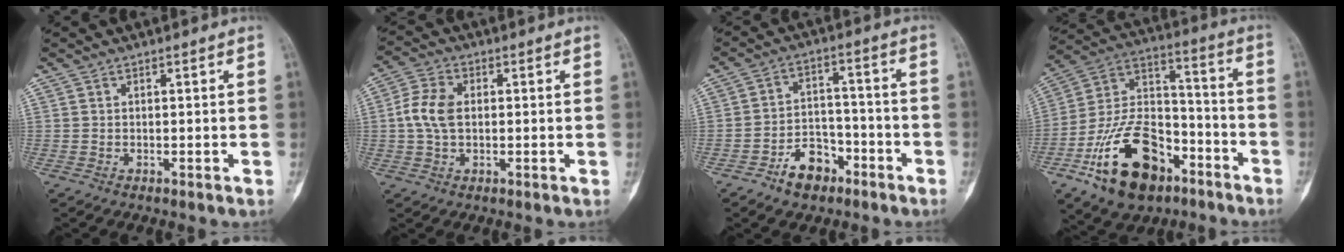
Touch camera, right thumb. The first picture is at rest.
{"total": 7.0, "force": [0.3, 4.6, 5.3], "torque": [-0.114, 0.015, 0.003]}
{"total": 8.3, "force": [-5.2, 5.2, 4.0], "torque": [-0.042, 0.047, -0.085]}
{"total": 21.5, "force": [-11.0, 12.2, 13.8], "torque": [-0.231, 0.080, -0.189]}